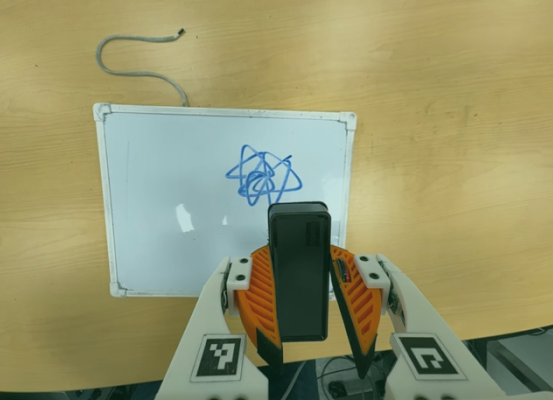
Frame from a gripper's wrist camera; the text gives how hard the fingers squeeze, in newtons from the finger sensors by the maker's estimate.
{"total": 6.6, "left": 6.4, "right": 6.7}